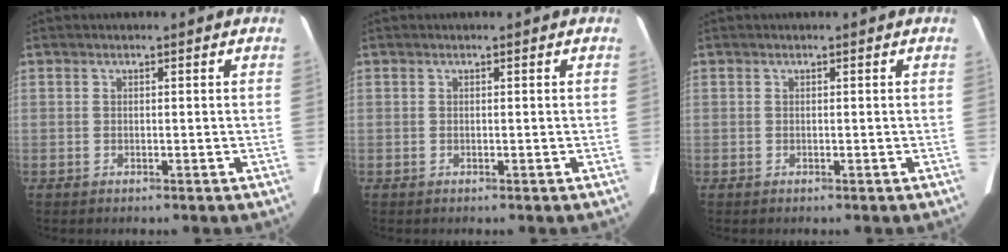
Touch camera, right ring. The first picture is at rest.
{"total": 0.0}
{"total": 0.0}